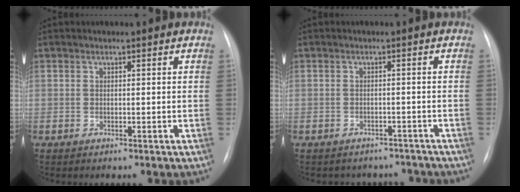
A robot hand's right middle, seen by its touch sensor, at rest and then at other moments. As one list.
[{"total": 5.9, "force": [-5.3, 2.6, -0.2], "torque": [0.010, 0.020, -0.055]}]